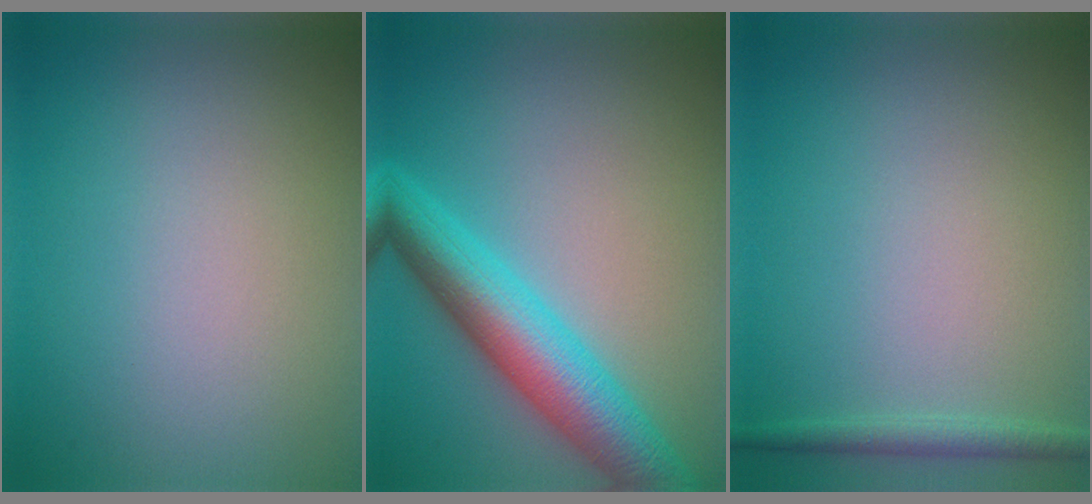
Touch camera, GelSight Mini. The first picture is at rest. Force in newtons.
{"total": 7.2, "press": 7.2, "slide": 0.2}
{"total": 1.4, "press": 1.4, "slide": 0.1}